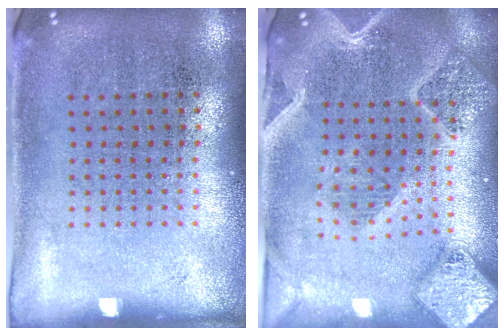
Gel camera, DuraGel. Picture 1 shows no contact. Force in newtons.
{"total": 2.9, "press": 2.6, "slide": 1.4}